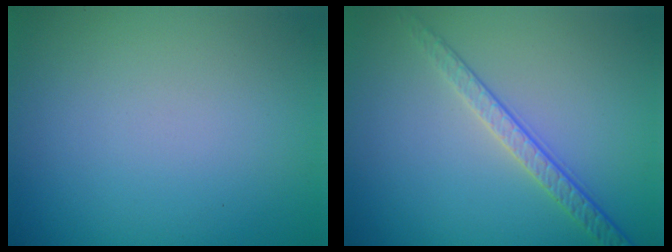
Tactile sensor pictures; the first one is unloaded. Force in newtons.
{"total": 2.4, "press": 2.0, "slide": 1.4}